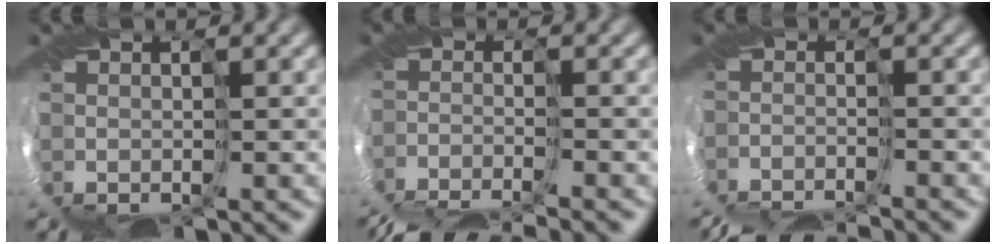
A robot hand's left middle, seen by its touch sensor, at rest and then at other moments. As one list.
[{"total": 9.0, "force": [-9.0, 0.0, 0.8], "torque": [-0.031, -0.034, -0.126]}, {"total": 8.0, "force": [-8.0, -0.6, -0.5], "torque": [-0.011, -0.028, -0.109]}]